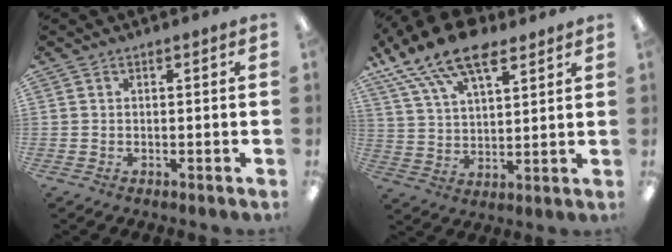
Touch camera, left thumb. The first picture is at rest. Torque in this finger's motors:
{"motor_torque": [0.42, 0.42, 1.58, -1.19, 0.37]}